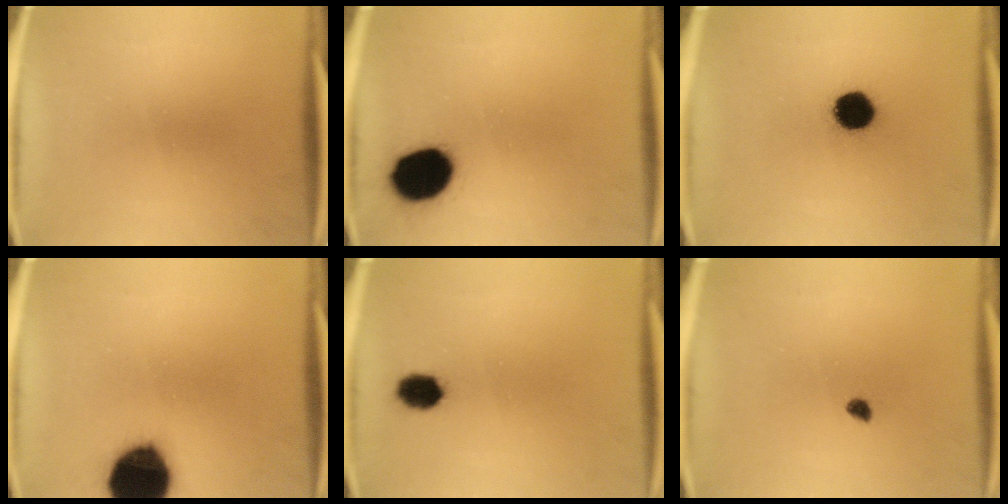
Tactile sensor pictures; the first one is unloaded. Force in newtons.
{"total": 14.4}
{"total": 9.5}
{"total": 19.6}
{"total": 5.1}
{"total": 1.3}